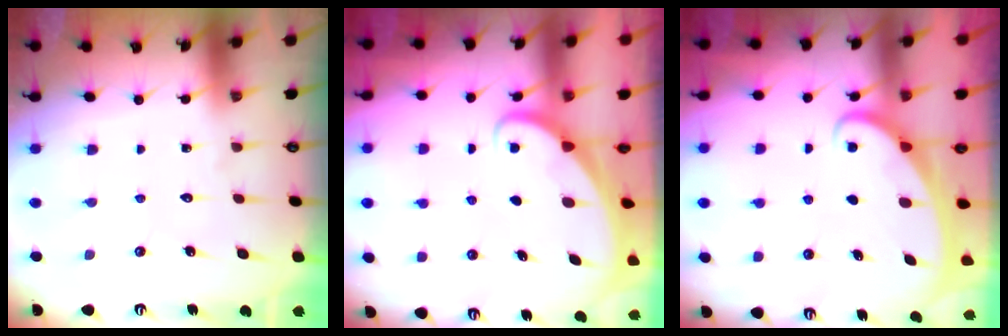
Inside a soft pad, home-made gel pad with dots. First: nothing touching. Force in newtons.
{"total": 1.8, "press": 1.8, "slide": 0.1}
{"total": 2.3, "press": 2.3, "slide": 0.4}